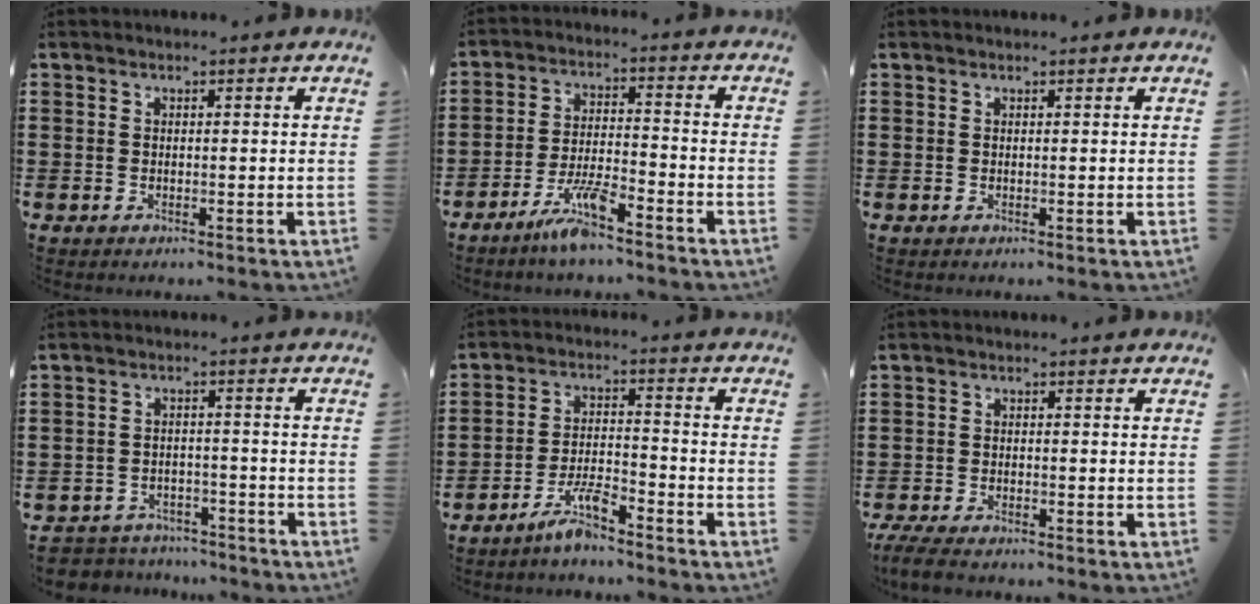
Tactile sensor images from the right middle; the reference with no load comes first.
{"total": 6.4, "force": [-5.0, 0.8, 4.0], "torque": [-0.083, -0.002, -0.094]}
{"total": 0.0}
{"total": 3.8, "force": [-3.7, 0.6, -0.3], "torque": [-0.003, 0.002, -0.082]}
{"total": 5.7, "force": [-4.8, 0.7, 2.9], "torque": [-0.070, -0.001, -0.097]}
{"total": 3.0, "force": [-2.8, 0.3, 1.2], "torque": [-0.040, -0.008, -0.062]}